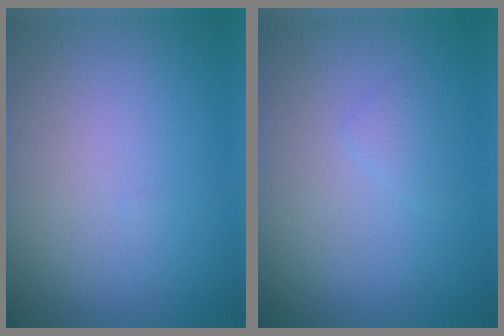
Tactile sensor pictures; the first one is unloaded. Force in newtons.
{"total": 0.8, "press": 0.8, "slide": 0.1}